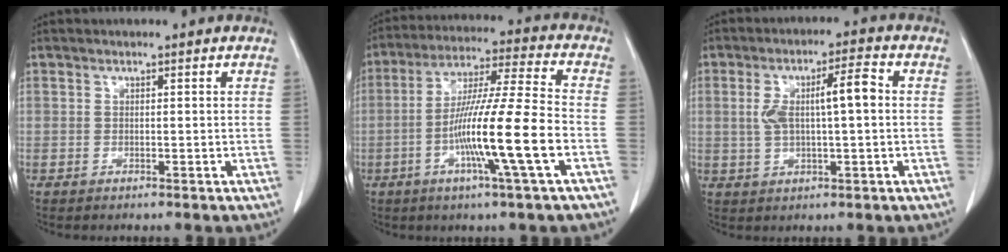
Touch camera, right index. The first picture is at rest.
{"total": 15.4, "force": [-4.6, -0.8, 14.6], "torque": [-0.271, -0.007, -0.087]}
{"total": 8.6, "force": [0.8, 2.3, 8.3], "torque": [-0.159, 0.024, 0.017]}